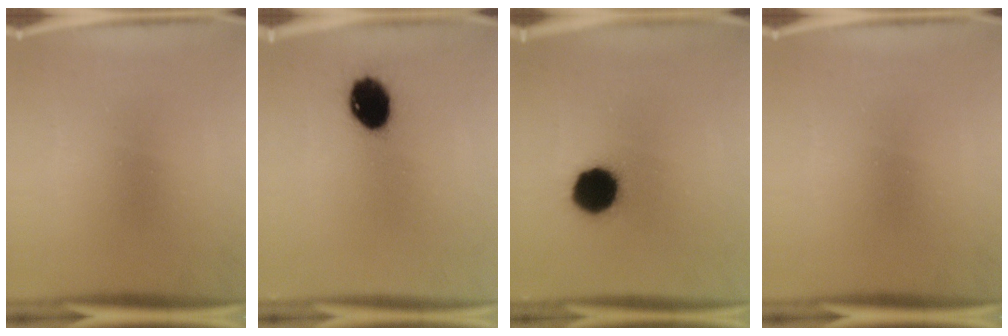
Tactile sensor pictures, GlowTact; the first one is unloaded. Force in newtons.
{"total": 11.2}
{"total": 12.6}
{"total": 0.0}